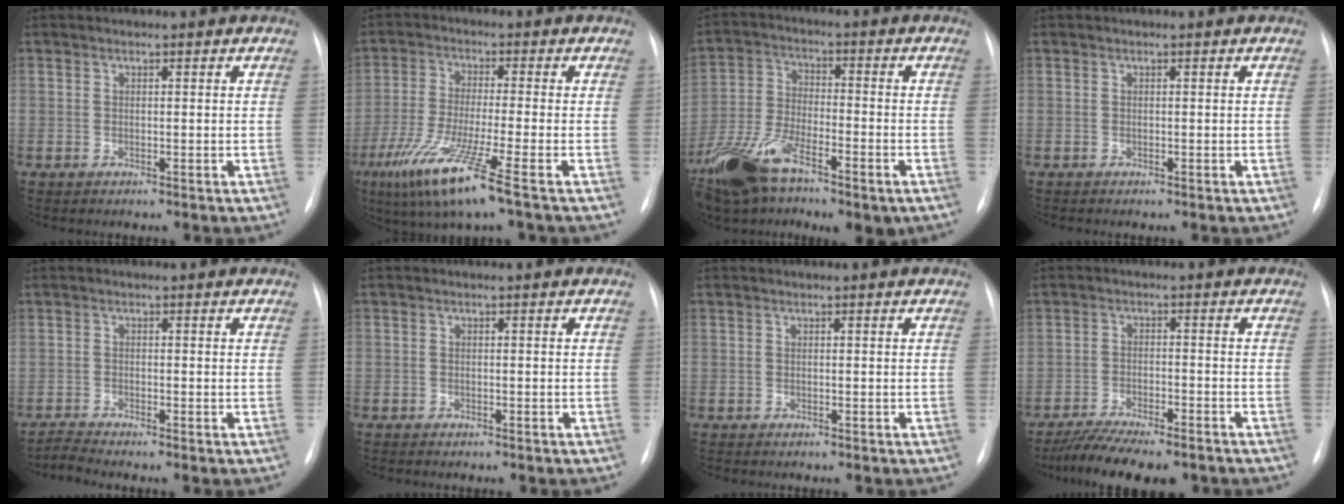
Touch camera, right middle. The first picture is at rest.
{"total": 10.4, "force": [-5.6, -0.6, 8.8], "torque": [-0.179, -0.035, -0.108]}
{"total": 16.5, "force": [-10.0, 6.3, 11.6], "torque": [-0.243, -0.015, -0.176]}
{"total": 0.0}
{"total": 2.0, "force": [-1.8, -0.8, -0.2], "torque": [-0.004, -0.012, -0.039]}
{"total": 2.2, "force": [-1.8, 1.0, 0.7], "torque": [-0.012, 0.002, -0.022]}
{"total": 0.8, "force": [-0.7, 0.3, 0.2], "torque": [-0.006, 0.002, -0.013]}
{"total": 11.7, "force": [-9.9, 2.5, 5.8], "torque": [-0.092, -0.008, -0.150]}